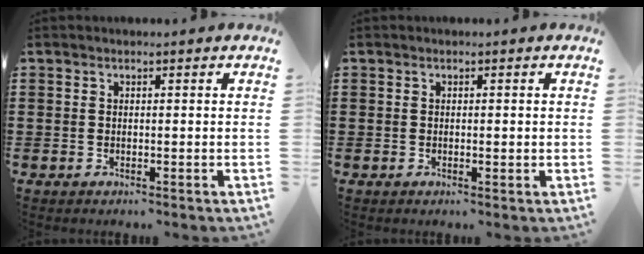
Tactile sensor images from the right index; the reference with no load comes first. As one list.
[{"total": 0.6, "force": [0.0, 0.1, 0.6], "torque": [-0.012, -0.001, 0.000]}]